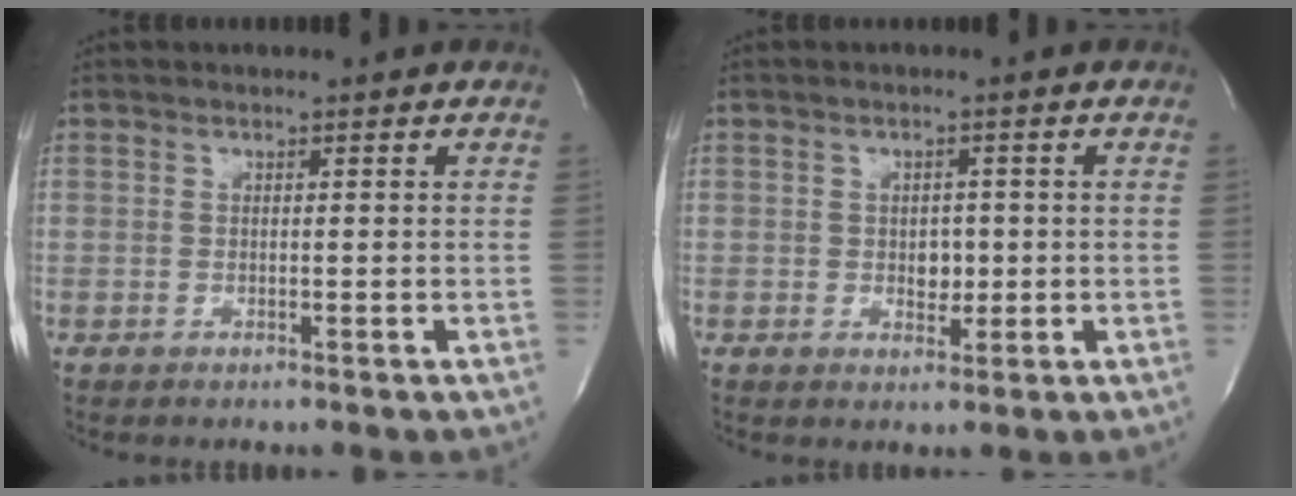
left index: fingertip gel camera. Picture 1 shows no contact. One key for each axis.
{"total": 2.4, "fx": -0.2, "fy": 1.7, "fz": 1.7, "tx": -0.022, "ty": 0.000, "tz": 0.001}